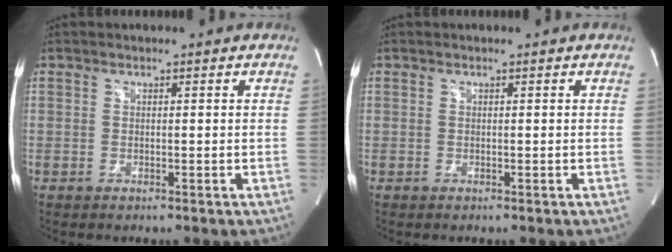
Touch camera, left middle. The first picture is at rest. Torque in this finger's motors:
{"motor_torque": [-0.01, 0.01, 0.02, 0.00]}